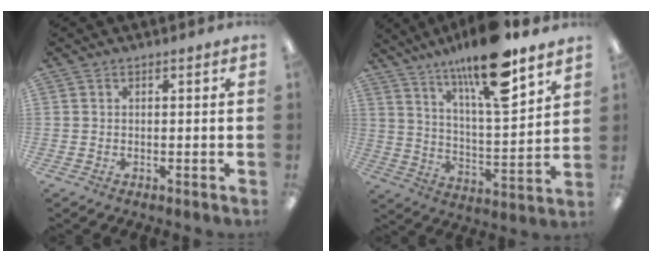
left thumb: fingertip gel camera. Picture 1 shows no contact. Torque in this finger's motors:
{"motor_torque": [1.41, 0.83, 1.75, -1.02, 0.19]}